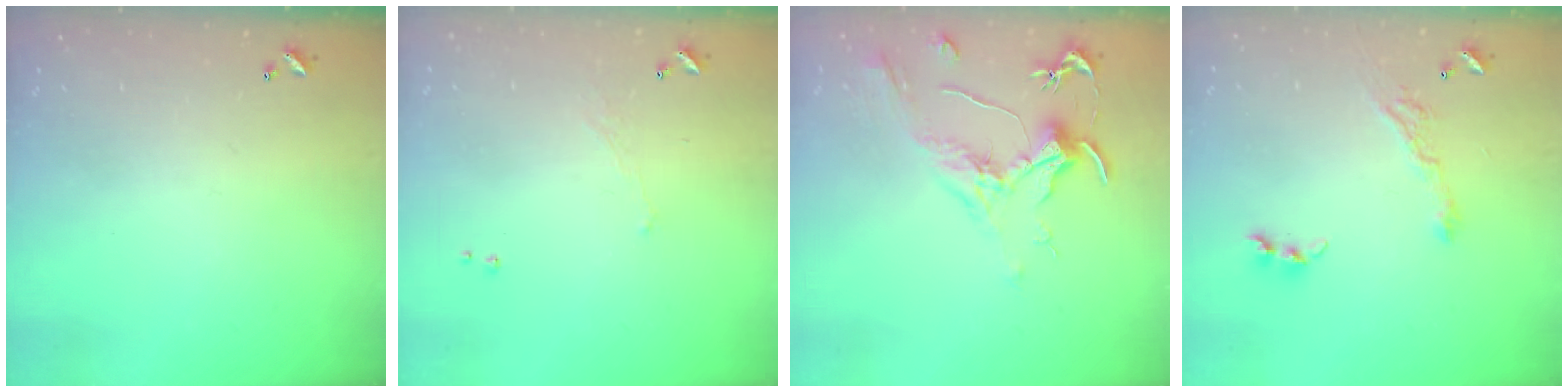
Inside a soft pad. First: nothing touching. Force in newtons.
{"total": 1.1, "press": 1.0, "slide": 0.6}
{"total": 2.1, "press": 2.0, "slide": 0.8}
{"total": 5.7, "press": 5.6, "slide": 0.9}